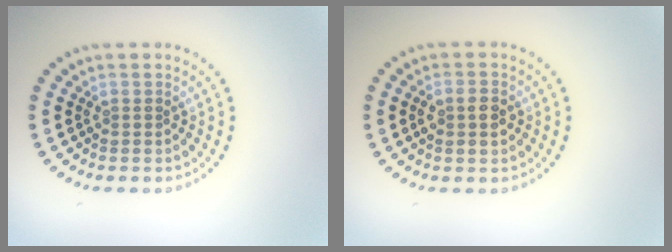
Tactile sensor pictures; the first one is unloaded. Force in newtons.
{"total": 2.1, "press": 2.0, "slide": 0.1}